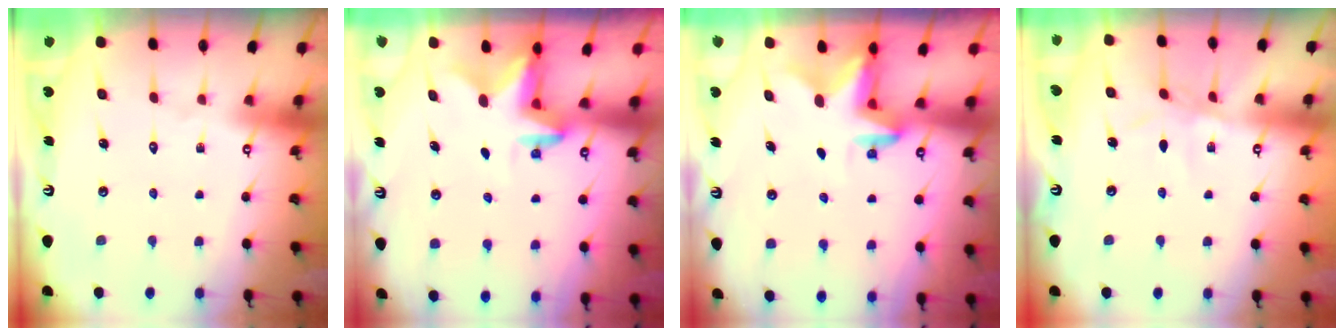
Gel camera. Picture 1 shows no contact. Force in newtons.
{"total": 2.7, "press": 2.6, "slide": 0.5}
{"total": 2.8, "press": 2.8, "slide": 0.5}
{"total": 3.1, "press": 3.1, "slide": 0.4}